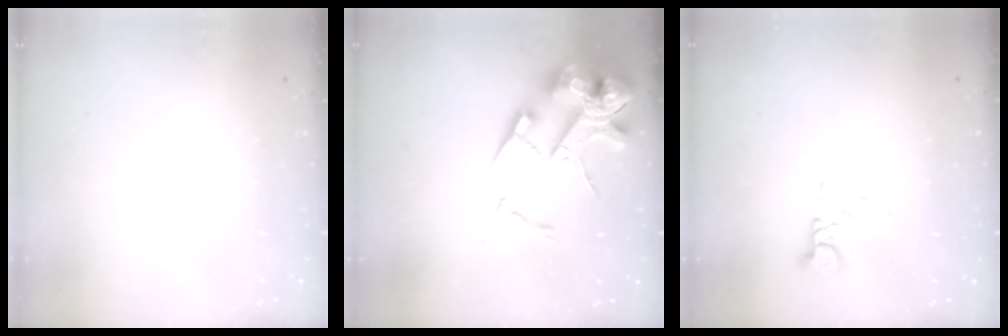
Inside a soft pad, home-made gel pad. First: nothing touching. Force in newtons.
{"total": 19.0, "press": 18.8, "slide": 2.9}
{"total": 3.0, "press": 3.0, "slide": 0.4}